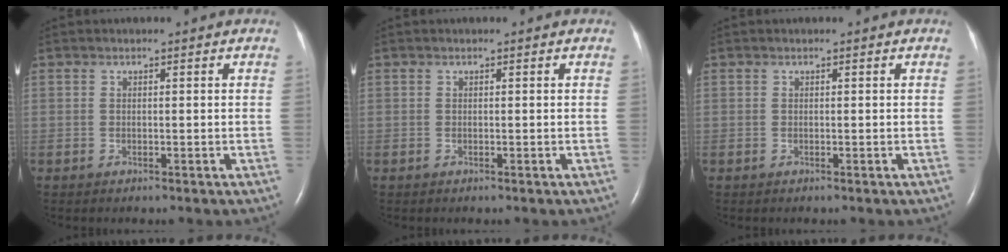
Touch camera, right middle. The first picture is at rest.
{"total": 0.0}
{"total": 0.0}